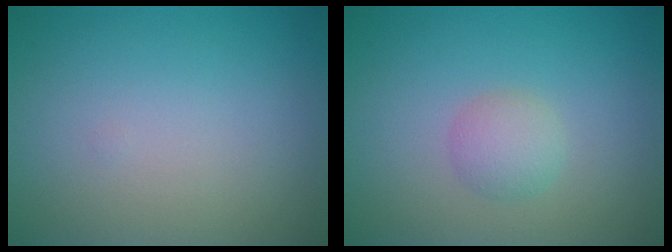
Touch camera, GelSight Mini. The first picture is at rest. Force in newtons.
{"total": 1.9, "press": 1.9, "slide": 0.0}